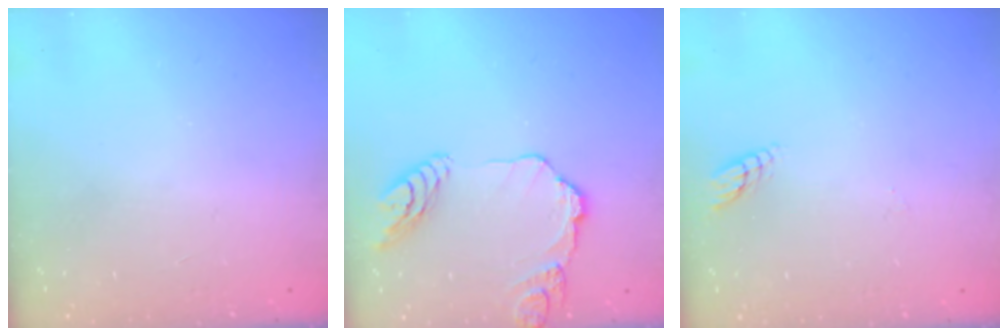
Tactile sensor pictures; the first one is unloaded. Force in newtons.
{"total": 12.1, "press": 12.1, "slide": 1.1}
{"total": 4.0, "press": 4.0, "slide": 0.4}